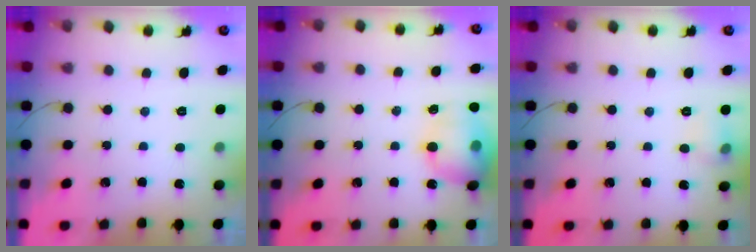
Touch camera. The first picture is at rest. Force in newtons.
{"total": 15.0, "press": 14.8, "slide": 2.5}
{"total": 6.3, "press": 6.1, "slide": 1.7}